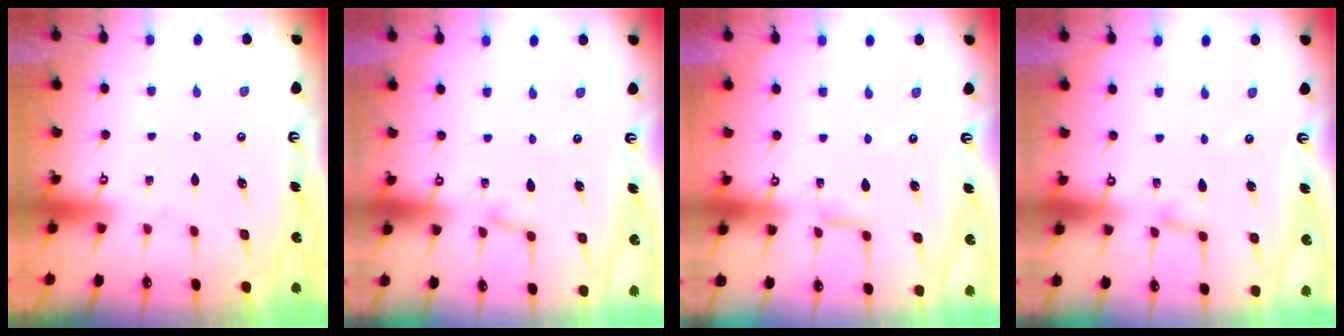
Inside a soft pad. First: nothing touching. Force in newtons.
{"total": 2.4, "press": 2.4, "slide": 0.1}
{"total": 5.9, "press": 5.9, "slide": 0.5}
{"total": 2.7, "press": 2.7, "slide": 0.1}